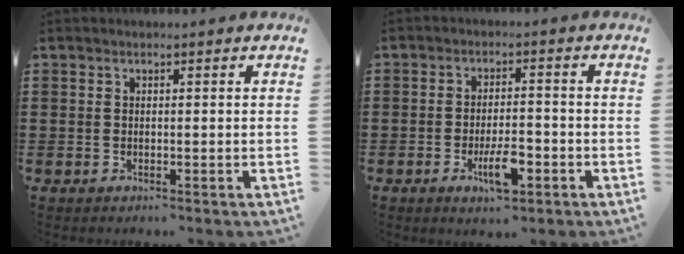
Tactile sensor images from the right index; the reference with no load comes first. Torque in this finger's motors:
{"motor_torque": [0.17, -0.08, 0.18, 0.07]}